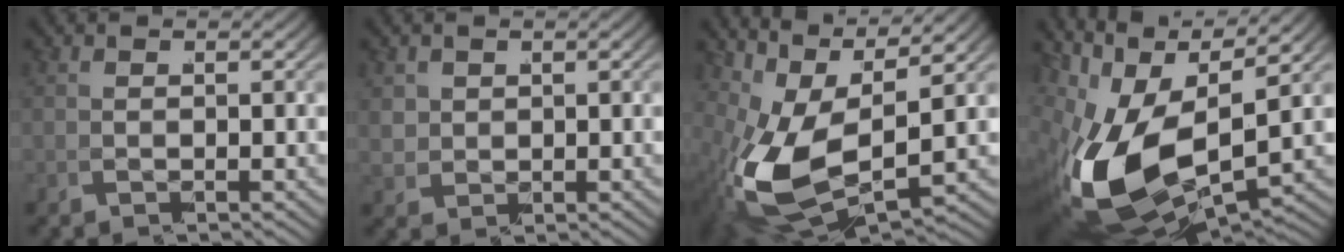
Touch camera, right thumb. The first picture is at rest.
{"total": 2.4, "force": [1.1, 2.0, 0.9], "torque": [-0.032, -0.016, 0.039]}
{"total": 11.2, "force": [0.9, 6.4, 9.1], "torque": [-0.208, -0.050, 0.045]}
{"total": 14.3, "force": [-0.1, 8.2, 11.8], "torque": [-0.267, -0.056, 0.031]}